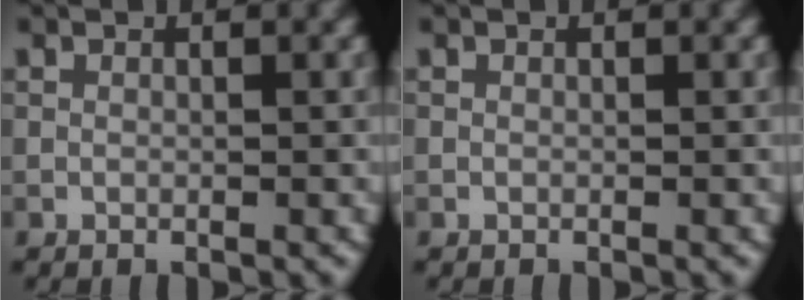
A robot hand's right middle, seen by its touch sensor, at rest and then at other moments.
{"total": 0.0}